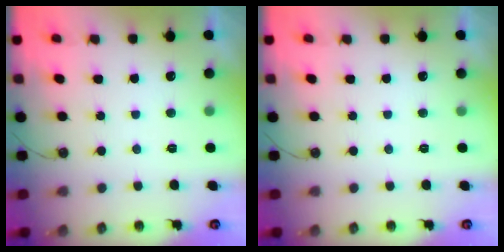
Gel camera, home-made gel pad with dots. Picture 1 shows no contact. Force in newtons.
{"total": 0.0}